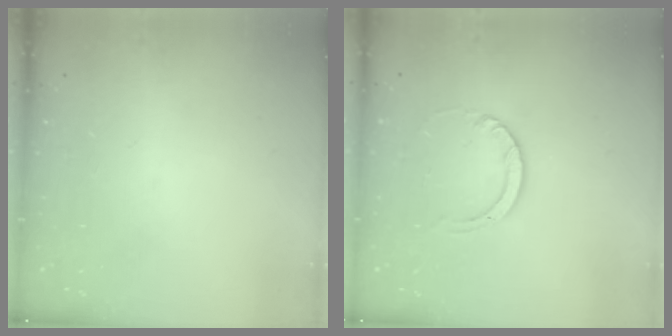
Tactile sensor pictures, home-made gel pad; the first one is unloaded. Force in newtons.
{"total": 3.0, "press": 3.0, "slide": 0.3}